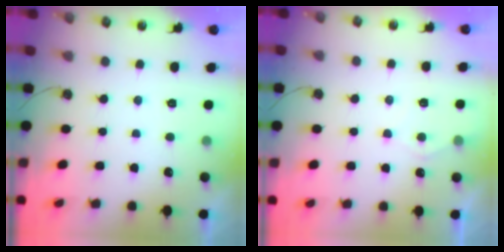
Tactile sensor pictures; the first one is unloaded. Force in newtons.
{"total": 5.5, "press": 5.5, "slide": 0.6}